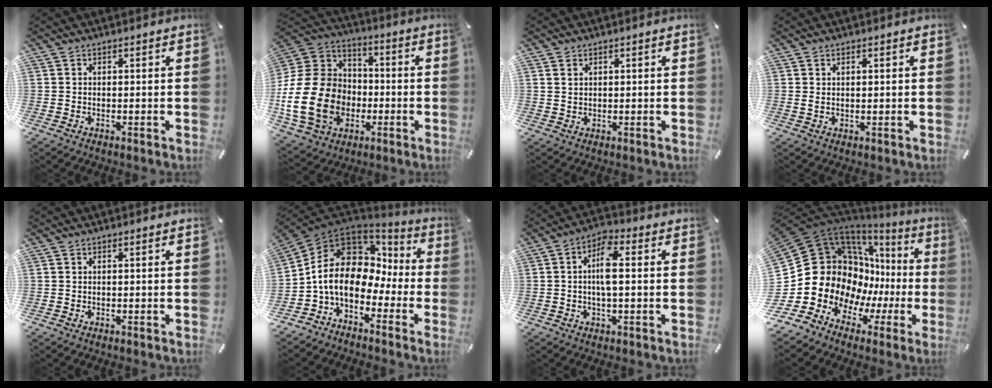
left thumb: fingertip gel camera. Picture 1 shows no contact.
{"total": 22.4, "force": [-5.7, 17.6, 12.6], "torque": [-0.256, 0.027, -0.089]}
{"total": 1.4, "force": [0.8, 1.0, 0.6], "torque": [-0.014, 0.002, 0.014]}
{"total": 1.5, "force": [0.5, 0.6, 1.2], "torque": [-0.025, 0.001, 0.009]}
{"total": 0.0}
{"total": 12.0, "force": [-0.1, 9.4, 7.6], "torque": [-0.169, -0.014, -0.012]}
{"total": 7.4, "force": [0.4, 2.9, 6.8], "torque": [-0.126, 0.009, 0.003]}
{"total": 20.3, "force": [2.5, 17.3, 10.3], "torque": [-0.206, -0.061, 0.092]}